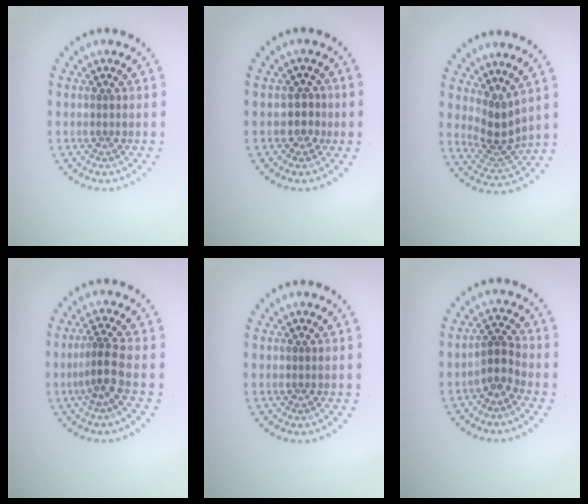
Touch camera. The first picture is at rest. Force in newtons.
{"total": 1.5, "press": 1.3, "slide": 0.9}
{"total": 2.8, "press": 2.2, "slide": 1.8}
{"total": 2.4, "press": 1.8, "slide": 1.6}
{"total": 0.0}
{"total": 2.2, "press": 1.6, "slide": 1.4}